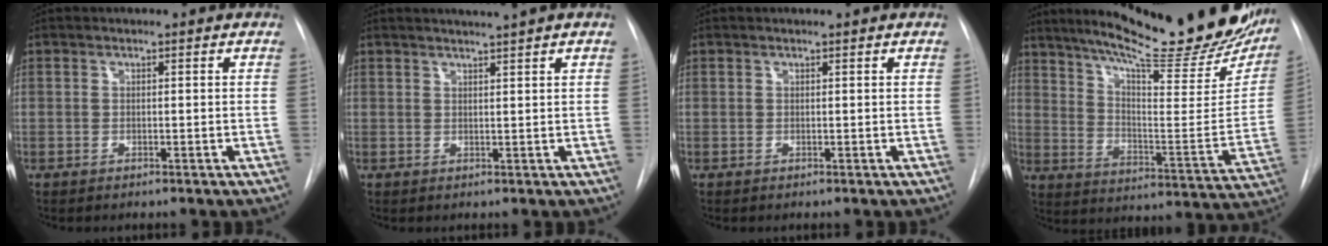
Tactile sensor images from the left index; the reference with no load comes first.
{"total": 2.8, "force": [2.3, -1.0, 1.3], "torque": [-0.015, -0.001, 0.034]}
{"total": 0.0}
{"total": 28.4, "force": [22.8, 4.4, 16.3], "torque": [-0.243, -0.063, 0.300]}